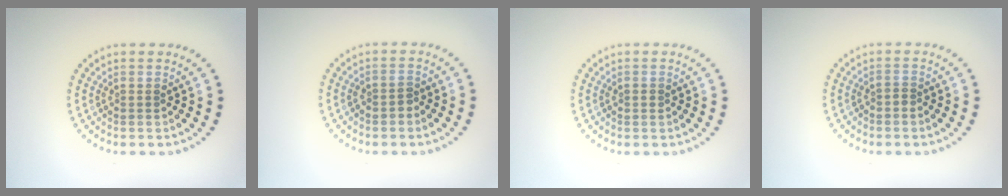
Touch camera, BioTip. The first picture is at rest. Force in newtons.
{"total": 1.1, "press": 1.0, "slide": 0.4}
{"total": 0.7, "press": 0.7, "slide": 0.2}
{"total": 0.5, "press": 0.2, "slide": 0.5}